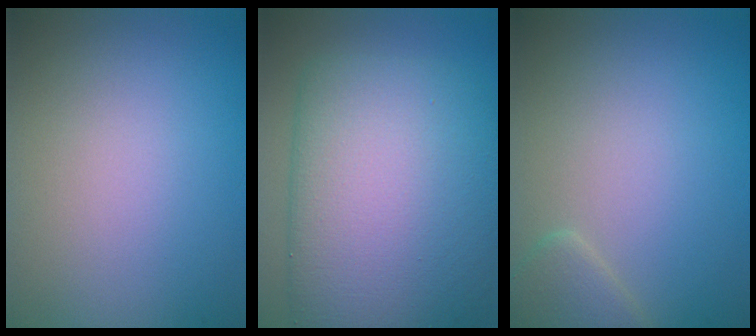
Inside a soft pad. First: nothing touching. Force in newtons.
{"total": 11.3, "press": 11.3, "slide": 0.3}
{"total": 1.9, "press": 1.9, "slide": 0.1}